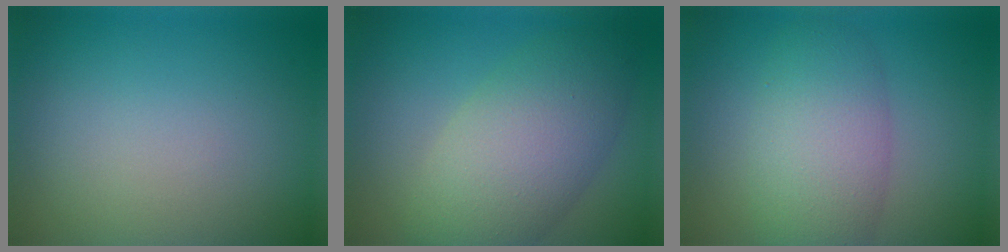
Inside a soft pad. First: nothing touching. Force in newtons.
{"total": 7.8, "press": 7.8, "slide": 0.2}
{"total": 6.1, "press": 6.1, "slide": 0.2}